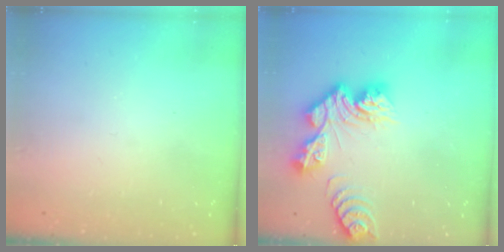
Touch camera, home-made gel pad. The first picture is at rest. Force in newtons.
{"total": 13.6, "press": 13.6, "slide": 1.3}